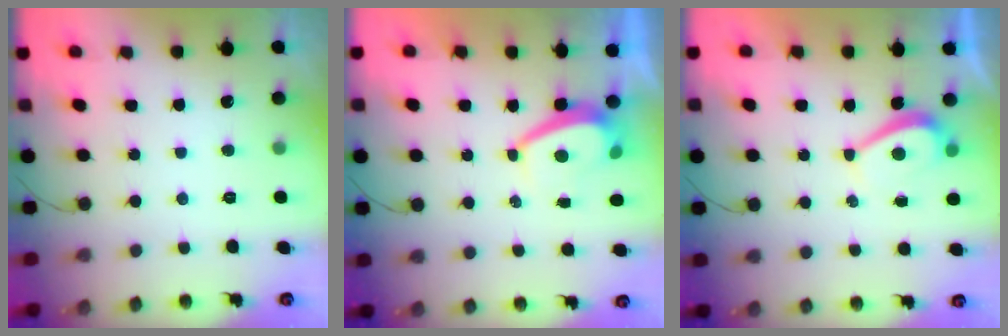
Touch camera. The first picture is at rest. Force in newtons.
{"total": 3.2, "press": 3.1, "slide": 0.6}
{"total": 2.2, "press": 2.1, "slide": 0.6}